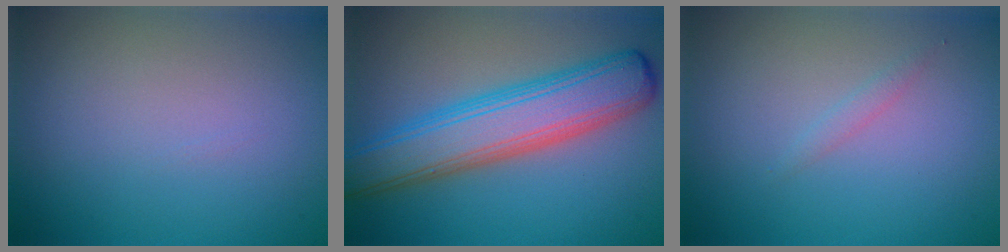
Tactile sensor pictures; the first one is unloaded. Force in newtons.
{"total": 8.0, "press": 8.0, "slide": 0.2}
{"total": 0.7, "press": 0.7, "slide": 0.1}